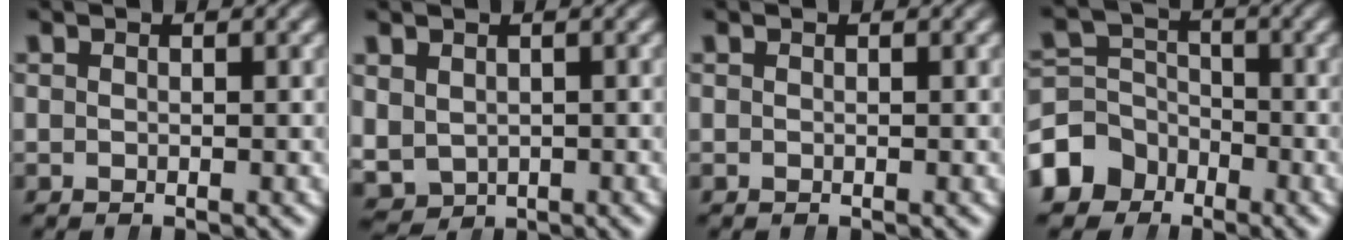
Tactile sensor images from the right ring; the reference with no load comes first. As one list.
[{"total": 5.8, "force": [-1.5, 5.2, 2.2], "torque": [-0.057, -0.039, -0.003]}, {"total": 0.0}, {"total": 7.0, "force": [-3.0, 5.9, 2.2], "torque": [-0.041, -0.032, -0.046]}]